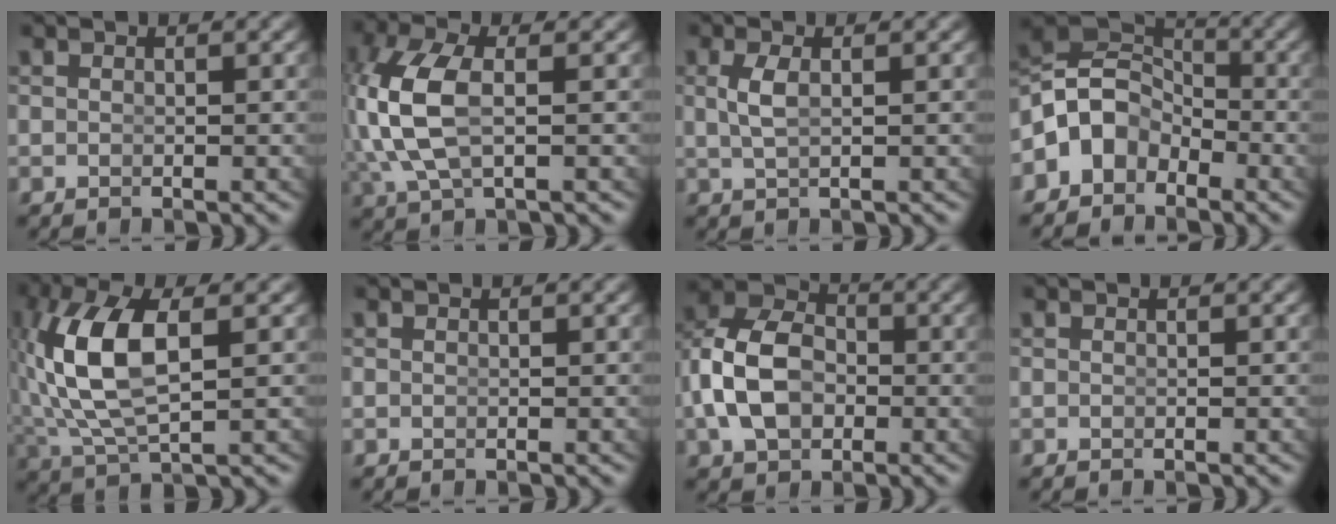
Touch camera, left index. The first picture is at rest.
{"total": 6.3, "force": [0.1, 3.4, 5.3], "torque": [-0.143, -0.026, 0.023]}
{"total": 1.5, "force": [0.2, 0.0, 1.5], "torque": [-0.034, -0.007, 0.015]}
{"total": 10.1, "force": [-0.7, 8.7, 5.1], "torque": [-0.119, -0.021, -0.015]}
{"total": 7.1, "force": [0.7, 2.8, 6.5], "torque": [-0.153, -0.010, 0.029]}
{"total": 0.0}
{"total": 9.0, "force": [0.3, 7.2, 5.4], "torque": [-0.112, -0.006, 0.004]}
{"total": 0.0}